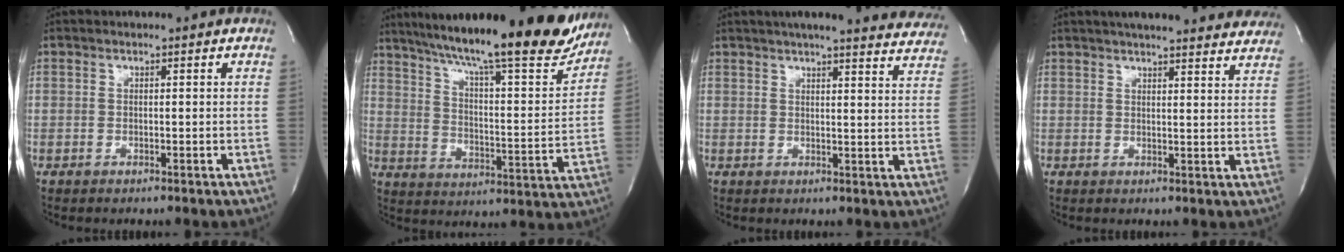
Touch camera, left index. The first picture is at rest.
{"total": 25.7, "force": [21.8, 3.3, 13.2], "torque": [-0.211, -0.034, 0.298]}
{"total": 23.2, "force": [21.2, 2.9, 8.9], "torque": [-0.129, -0.038, 0.241]}
{"total": 22.9, "force": [20.8, 3.3, 9.0], "torque": [-0.133, -0.007, 0.248]}